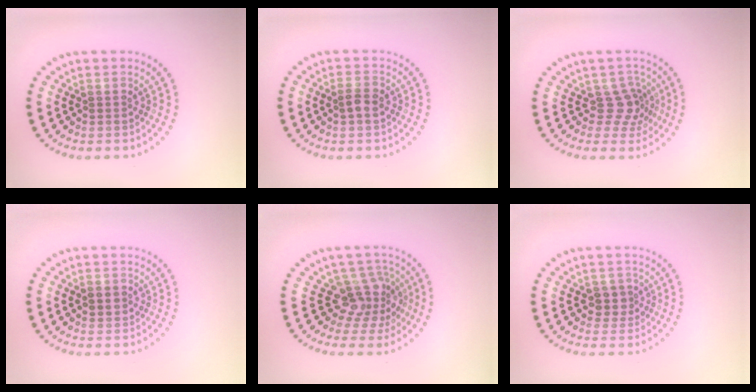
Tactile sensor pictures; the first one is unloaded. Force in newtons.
{"total": 1.6, "press": 1.6, "slide": 0.5}
{"total": 2.5, "press": 1.9, "slide": 1.7}
{"total": 1.1, "press": 1.1, "slide": 0.3}
{"total": 3.5, "press": 2.6, "slide": 2.3}
{"total": 1.7, "press": 1.4, "slide": 0.9}